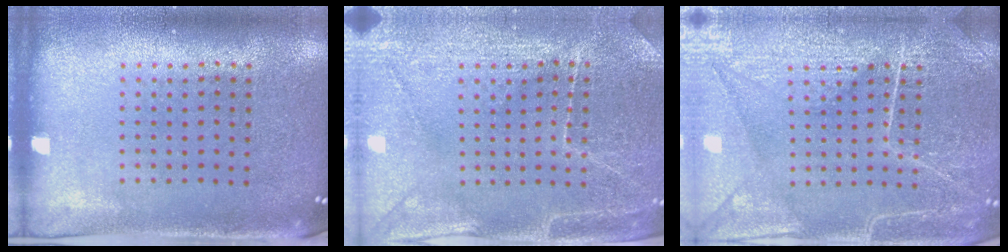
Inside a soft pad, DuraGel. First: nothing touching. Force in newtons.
{"total": 3.2, "press": 3.2, "slide": 0.4}
{"total": 6.2, "press": 6.2, "slide": 0.7}